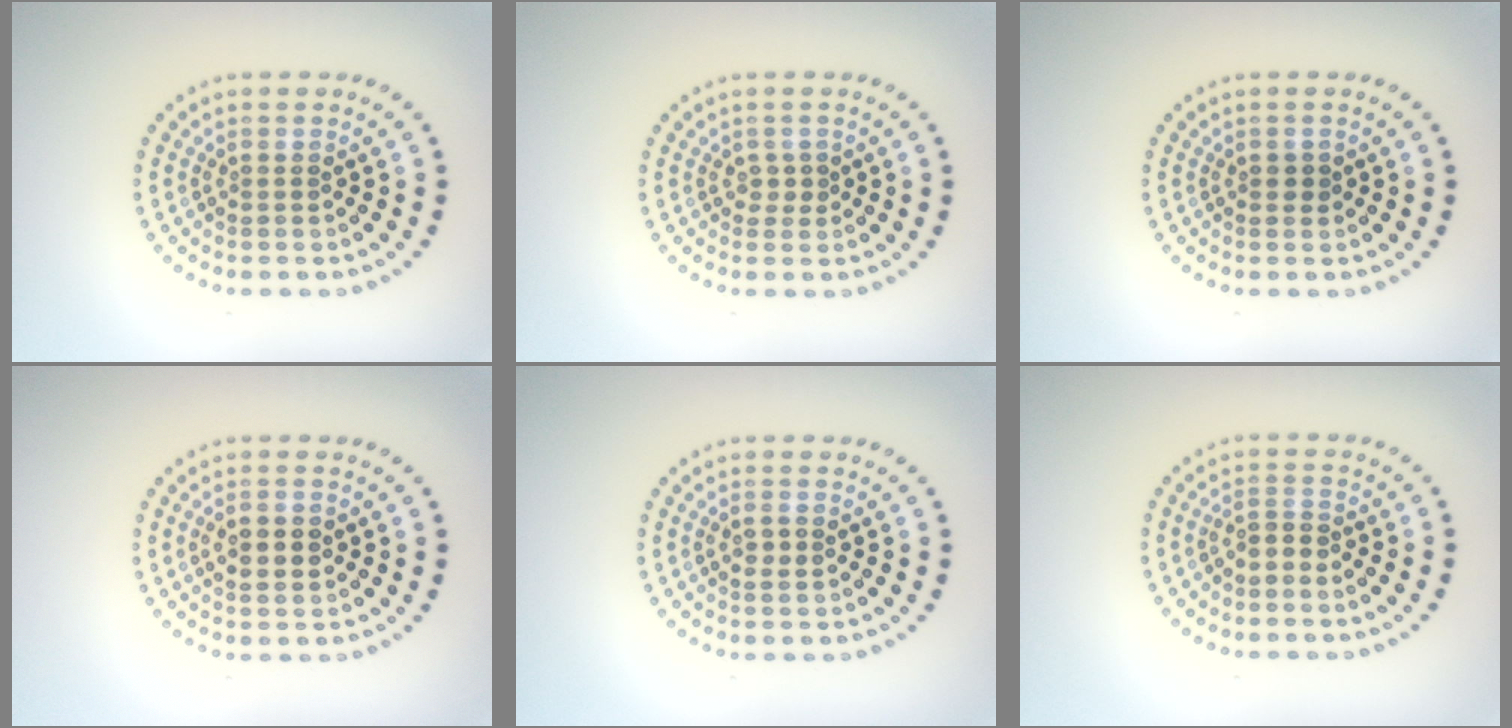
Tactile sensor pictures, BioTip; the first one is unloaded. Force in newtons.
{"total": 1.0, "press": 0.9, "slide": 0.4}
{"total": 0.9, "press": 0.9, "slide": 0.1}
{"total": 2.0, "press": 2.0, "slide": 0.2}
{"total": 1.1, "press": 1.1, "slide": 0.2}
{"total": 1.6, "press": 1.3, "slide": 1.0}